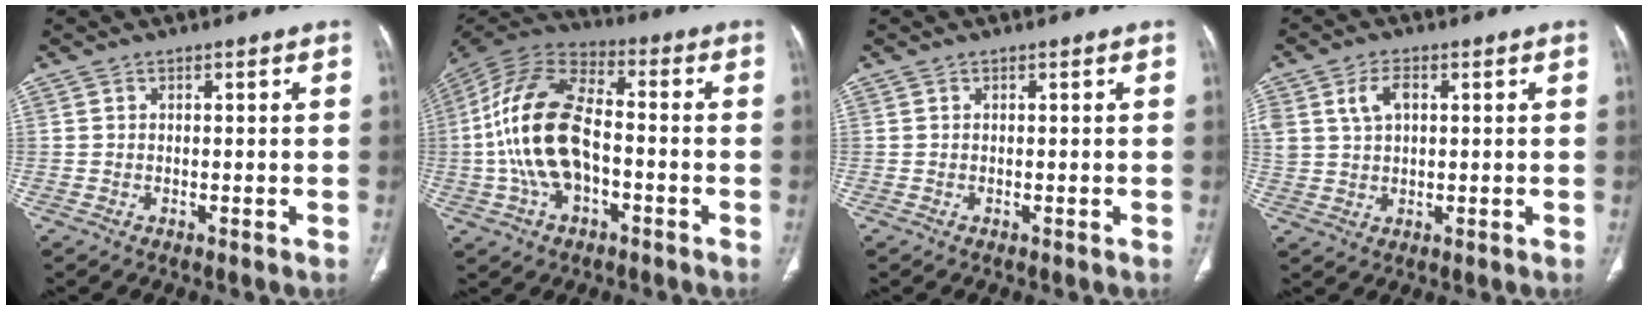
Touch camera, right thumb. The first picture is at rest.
{"total": 18.3, "force": [-2.2, 10.4, 14.9], "torque": [-0.297, 0.035, -0.044]}
{"total": 0.0}
{"total": 5.7, "force": [1.9, 3.6, 4.0], "torque": [-0.075, 0.003, 0.041]}